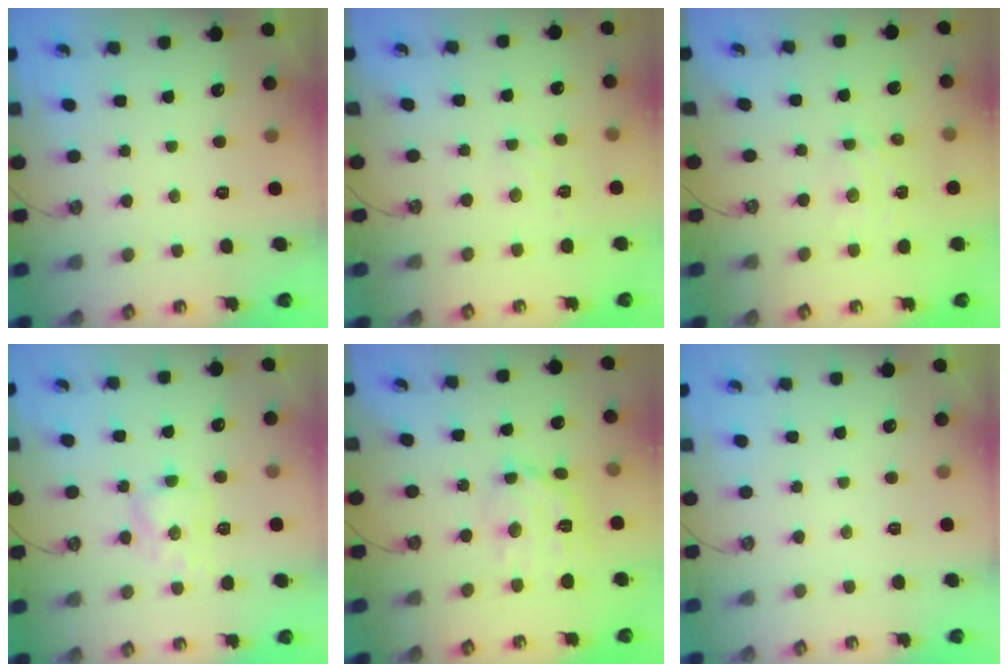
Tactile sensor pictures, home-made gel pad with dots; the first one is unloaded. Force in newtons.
{"total": 1.4, "press": 1.2, "slide": 0.7}
{"total": 3.0, "press": 3.0, "slide": 0.1}
{"total": 7.2, "press": 7.2, "slide": 0.6}
{"total": 13.0, "press": 12.9, "slide": 1.1}
{"total": 0.0}